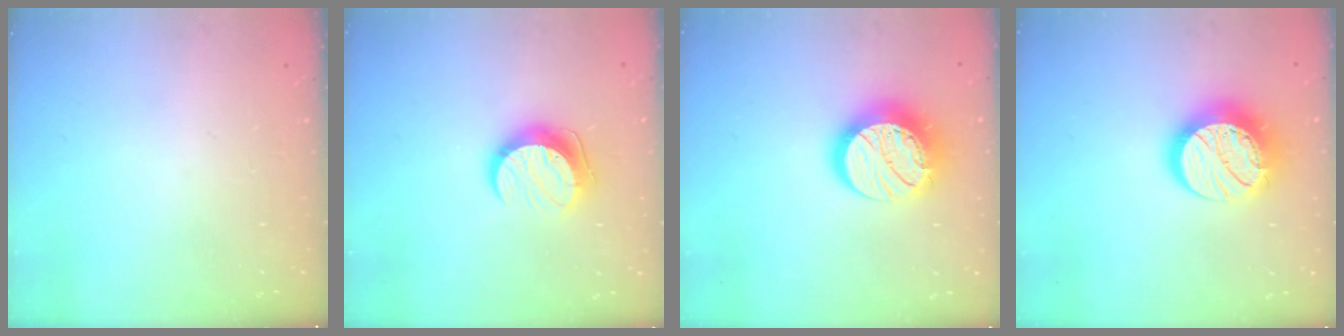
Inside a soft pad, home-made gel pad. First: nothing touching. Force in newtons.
{"total": 10.1, "press": 10.1, "slide": 0.4}
{"total": 15.4, "press": 15.4, "slide": 1.1}
{"total": 15.4, "press": 15.4, "slide": 1.1}